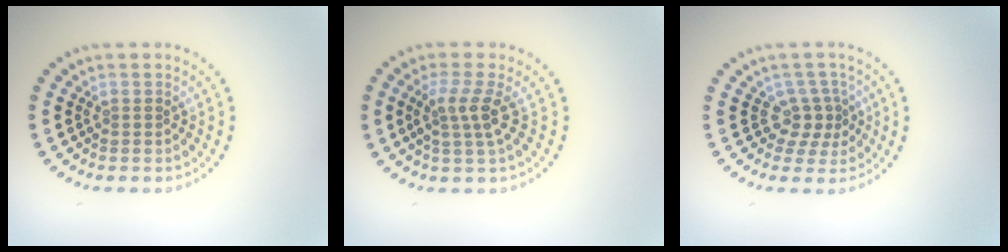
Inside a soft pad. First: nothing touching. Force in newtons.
{"total": 2.7, "press": 2.0, "slide": 1.8}
{"total": 2.6, "press": 1.8, "slide": 1.8}